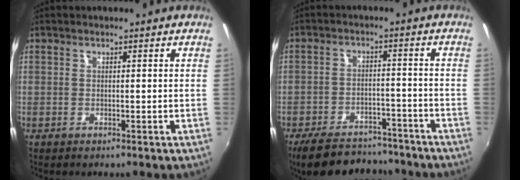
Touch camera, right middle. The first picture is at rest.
{"total": 15.7, "force": [-13.2, 5.7, 6.2], "torque": [-0.141, 0.000, -0.185]}